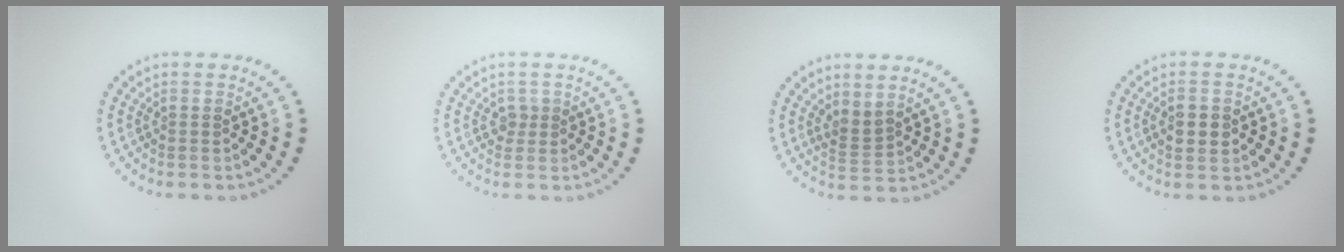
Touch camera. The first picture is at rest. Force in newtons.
{"total": 0.9, "press": 0.7, "slide": 0.4}
{"total": 1.8, "press": 1.4, "slide": 1.2}
{"total": 2.6, "press": 2.6, "slide": 0.0}